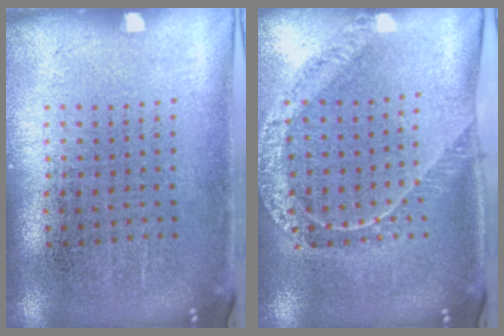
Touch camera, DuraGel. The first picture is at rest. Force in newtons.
{"total": 1.4, "press": 1.4, "slide": 0.2}